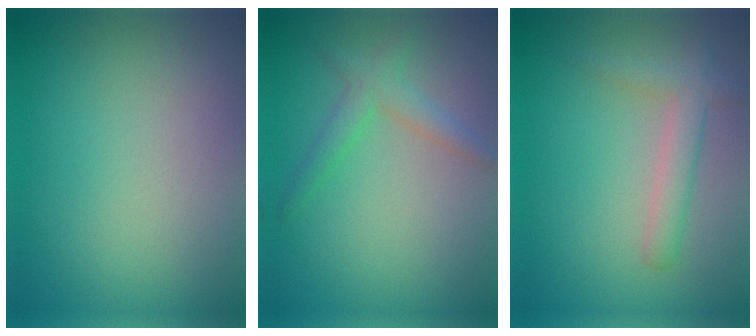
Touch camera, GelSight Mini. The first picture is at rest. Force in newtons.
{"total": 2.3, "press": 2.3, "slide": 0.1}
{"total": 2.6, "press": 2.6, "slide": 0.2}